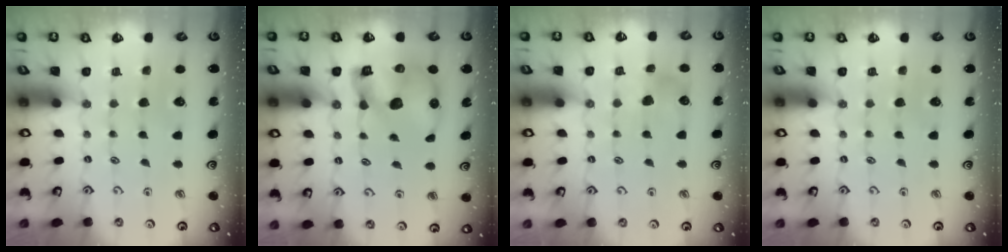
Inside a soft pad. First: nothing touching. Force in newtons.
{"total": 12.5, "press": 12.3, "slide": 1.9}
{"total": 5.0, "press": 4.9, "slide": 1.0}
{"total": 0.0}